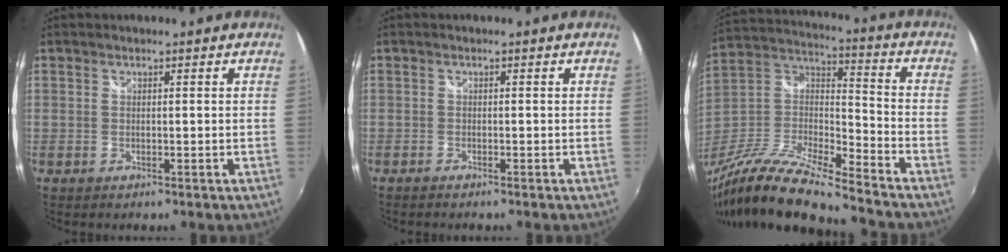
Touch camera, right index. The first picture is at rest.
{"total": 1.2, "force": [-1.1, 0.2, 0.5], "torque": [-0.014, -0.007, -0.020]}
{"total": 22.3, "force": [-17.9, 3.0, 13.0], "torque": [-0.255, -0.028, -0.335]}